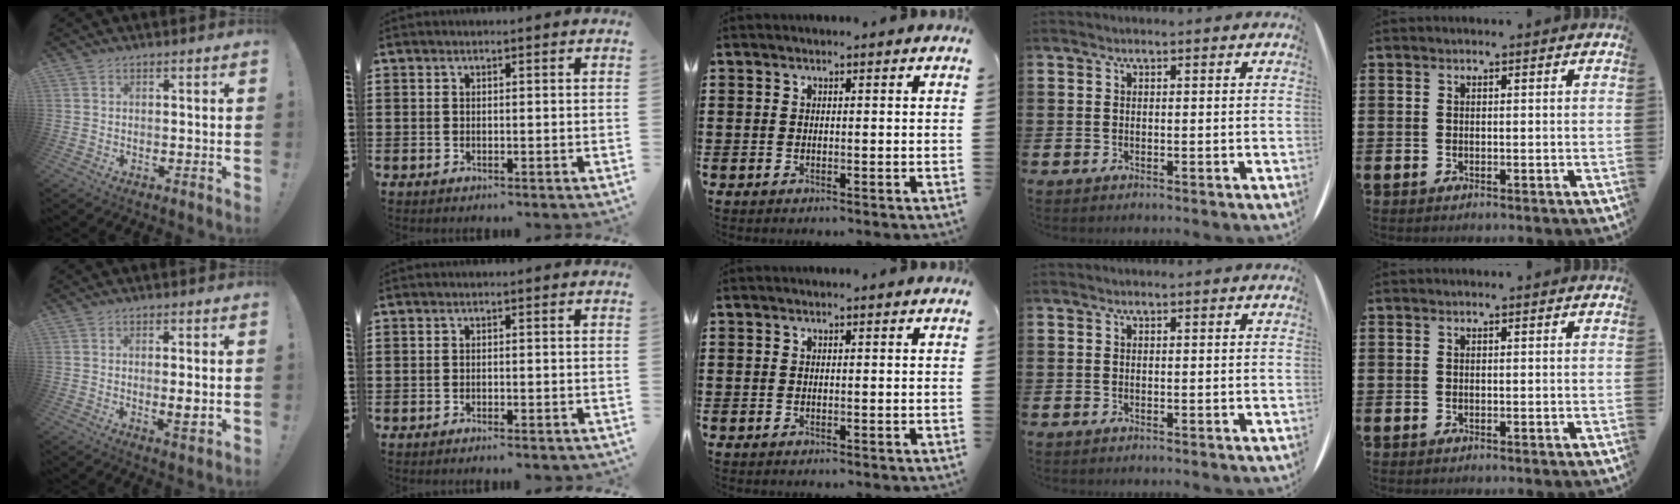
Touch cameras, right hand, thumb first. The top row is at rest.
{"thumb": {"total": 3.7, "force": [0.0, 0.6, 3.7], "torque": [-0.041, -0.012, -0.002]}, "index": {"total": 1.1, "force": [-1.0, -0.1, 0.2], "torque": [-0.005, 0.000, -0.020]}}